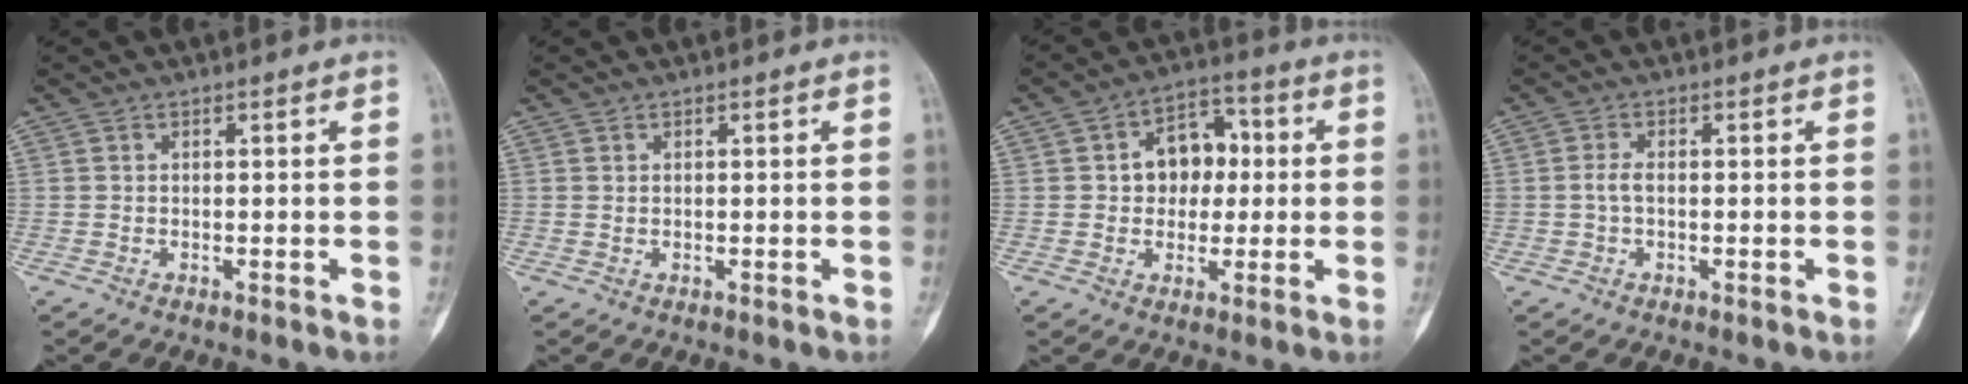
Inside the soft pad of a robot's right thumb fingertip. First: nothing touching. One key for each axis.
{"total": 0.0}
{"total": 9.6, "fx": 0.9, "fy": 7.2, "fz": 6.3, "tx": -0.051, "ty": 0.023, "tz": 0.008}
{"total": 2.0, "fx": -0.2, "fy": 1.1, "fz": 1.7, "tx": -0.037, "ty": 0.003, "tz": -0.004}